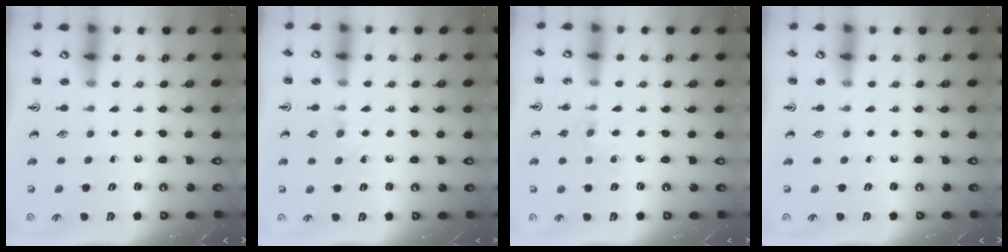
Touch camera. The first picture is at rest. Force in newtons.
{"total": 5.3, "press": 5.2, "slide": 0.7}
{"total": 2.9, "press": 2.8, "slide": 0.4}
{"total": 0.0}